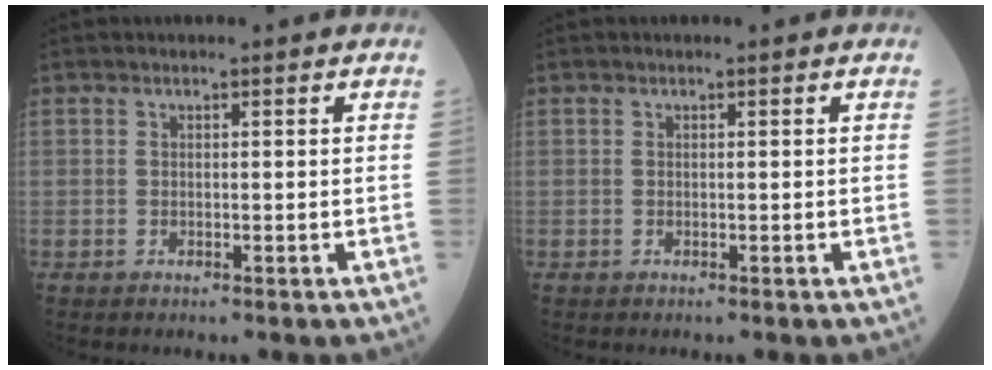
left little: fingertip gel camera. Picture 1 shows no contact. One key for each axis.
{"total": 0.0}